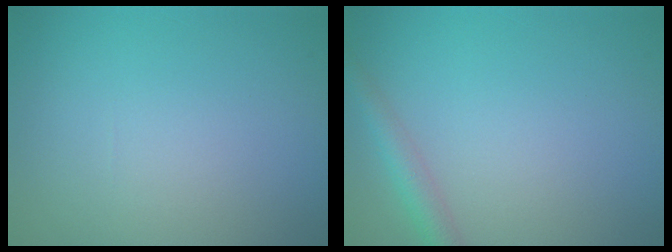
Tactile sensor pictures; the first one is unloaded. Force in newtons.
{"total": 2.4, "press": 2.4, "slide": 0.2}